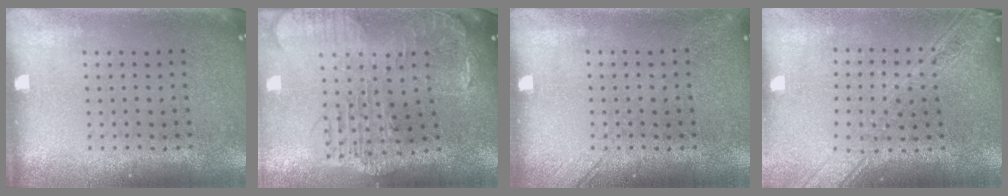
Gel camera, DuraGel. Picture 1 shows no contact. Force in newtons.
{"total": 1.9, "press": 1.8, "slide": 0.7}
{"total": 1.4, "press": 1.3, "slide": 0.3}
{"total": 2.2, "press": 1.9, "slide": 1.2}